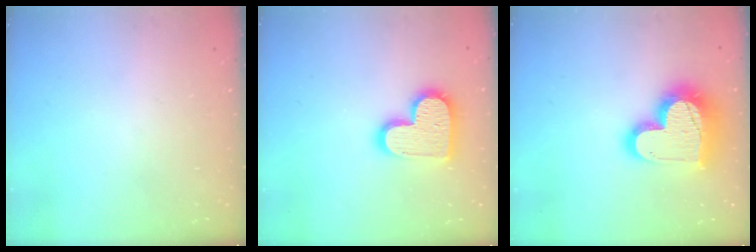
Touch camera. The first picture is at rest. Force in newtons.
{"total": 14.3, "press": 14.2, "slide": 0.7}
{"total": 19.8, "press": 19.8, "slide": 1.7}